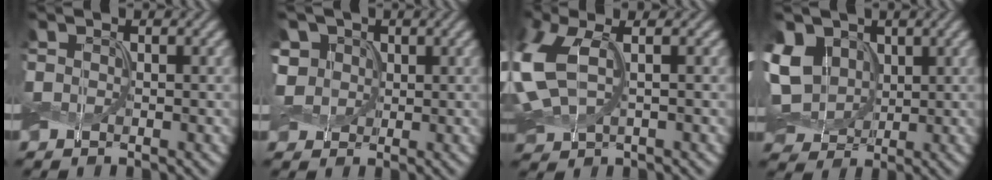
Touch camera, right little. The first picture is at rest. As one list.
[{"total": 3.9, "force": [1.0, 3.4, 1.7], "torque": [-0.058, 0.021, 0.008]}, {"total": 7.9, "force": [0.7, 4.2, 6.6], "torque": [-0.180, 0.007, 0.019]}, {"total": 9.2, "force": [2.2, 7.0, 5.5], "torque": [-0.134, 0.026, 0.034]}]